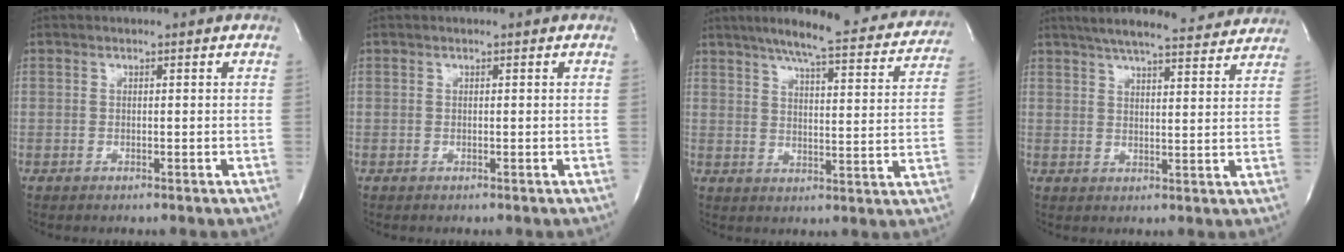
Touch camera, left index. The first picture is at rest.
{"total": 0.0}
{"total": 21.4, "force": [18.7, 3.1, 10.1], "torque": [-0.140, -0.015, 0.227]}
{"total": 17.2, "force": [15.5, 2.3, 7.0], "torque": [-0.108, 0.018, 0.202]}